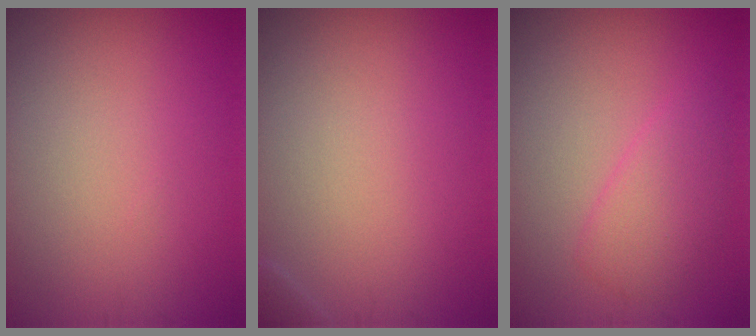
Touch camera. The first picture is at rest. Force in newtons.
{"total": 0.7, "press": 0.7, "slide": 0.0}
{"total": 2.7, "press": 2.7, "slide": 0.2}